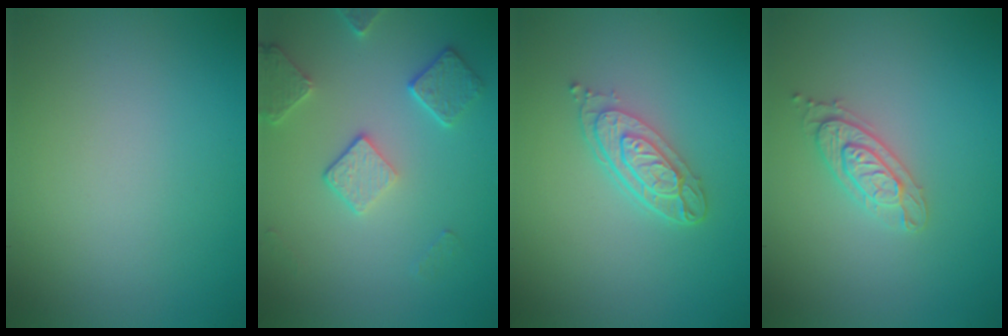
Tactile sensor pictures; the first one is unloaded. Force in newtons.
{"total": 3.6, "press": 3.0, "slide": 1.9}
{"total": 3.7, "press": 2.8, "slide": 2.3}
{"total": 2.2, "press": 2.1, "slide": 0.5}